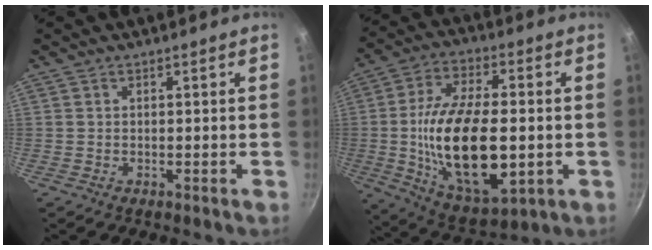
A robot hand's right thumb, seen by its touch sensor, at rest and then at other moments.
{"total": 23.0, "force": [-2.1, 11.3, 19.9], "torque": [-0.354, 0.006, -0.029]}